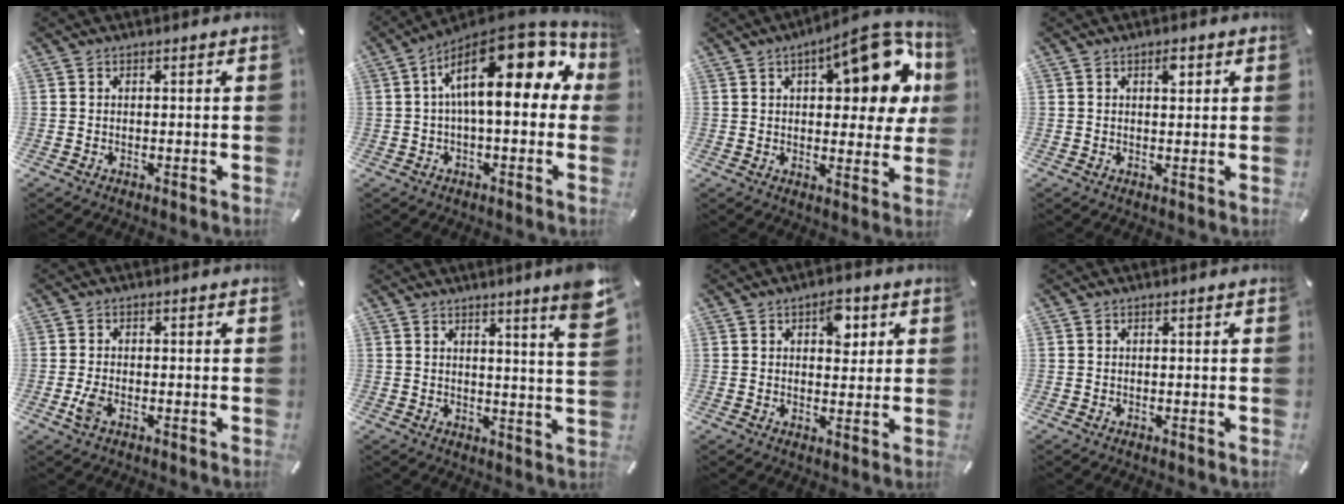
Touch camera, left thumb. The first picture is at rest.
{"total": 19.8, "force": [5.4, 8.6, 17.1], "torque": [-0.267, -0.036, 0.090]}
{"total": 16.9, "force": [6.4, 7.3, 13.9], "torque": [-0.163, -0.030, 0.098]}
{"total": 2.3, "force": [1.1, 1.1, 1.7], "torque": [-0.022, -0.004, 0.014]}
{"total": 3.2, "force": [-1.2, 1.7, 2.5], "torque": [-0.069, -0.005, -0.028]}
{"total": 7.6, "force": [4.6, -0.2, 6.0], "torque": [-0.092, -0.034, 0.072]}
{"total": 6.1, "force": [2.5, 3.6, 4.2], "torque": [-0.042, -0.009, 0.033]}
{"total": 0.0}